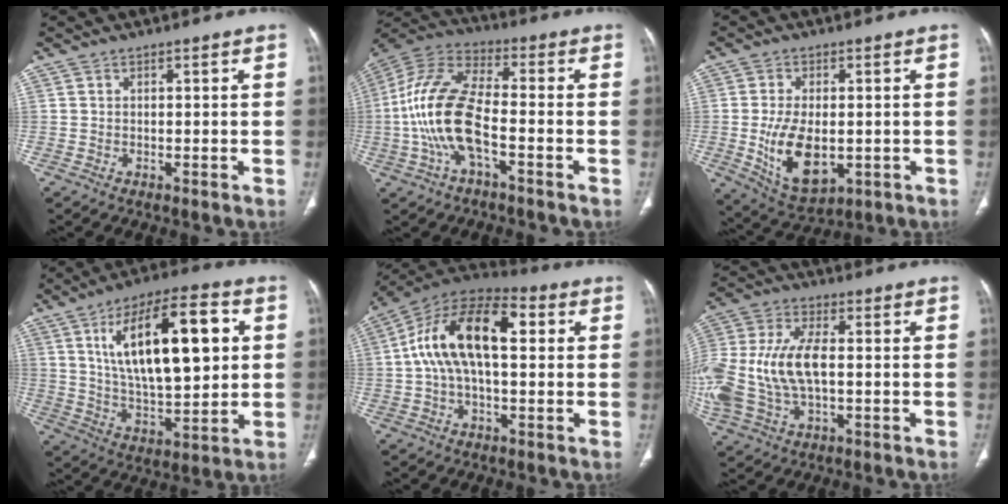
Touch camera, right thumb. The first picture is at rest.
{"total": 15.6, "force": [-3.5, 6.4, 13.8], "torque": [-0.302, 0.036, -0.072]}
{"total": 12.4, "force": [-1.7, 7.0, 10.1], "torque": [-0.170, -0.011, -0.009]}
{"total": 22.0, "force": [5.8, 8.9, 19.3], "torque": [-0.294, -0.007, 0.097]}
{"total": 17.4, "force": [2.7, 8.7, 14.8], "torque": [-0.261, 0.045, 0.038]}
{"total": 19.1, "force": [-1.1, 10.6, 15.9], "torque": [-0.384, 0.008, -0.014]}